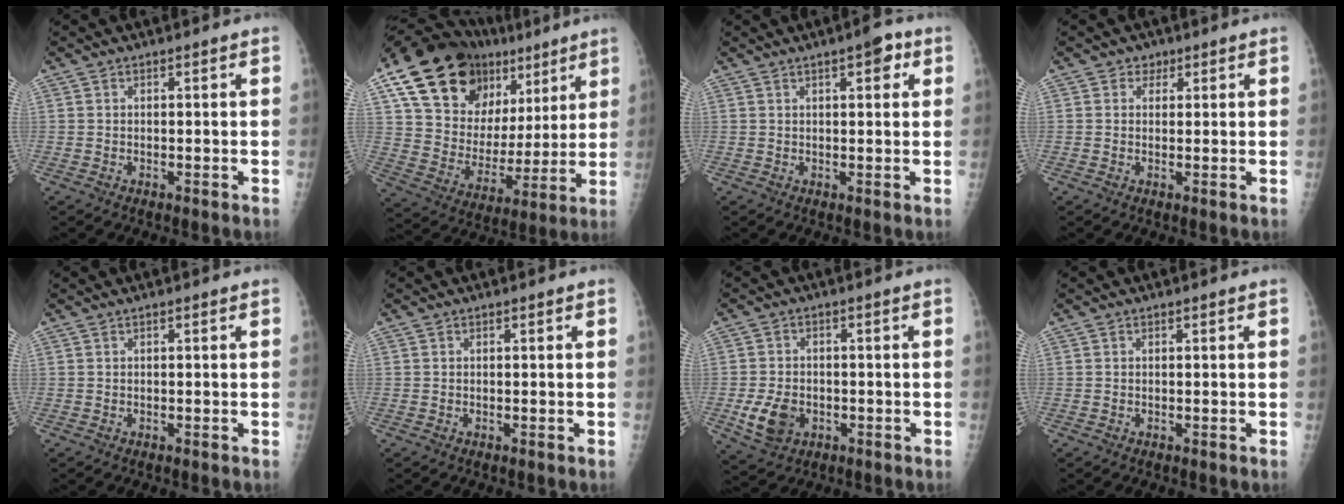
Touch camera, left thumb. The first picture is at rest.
{"total": 24.8, "force": [13.6, 15.6, 13.7], "torque": [-0.187, -0.008, 0.237]}
{"total": 4.1, "force": [2.0, 1.5, 3.3], "torque": [-0.032, -0.002, 0.021]}
{"total": 1.8, "force": [0.9, 1.6, 0.3], "torque": [0.013, -0.003, 0.006]}
{"total": 0.0}
{"total": 0.0}
{"total": 7.3, "force": [-2.0, 5.4, 4.4], "torque": [-0.073, 0.002, -0.030]}
{"total": 0.0}